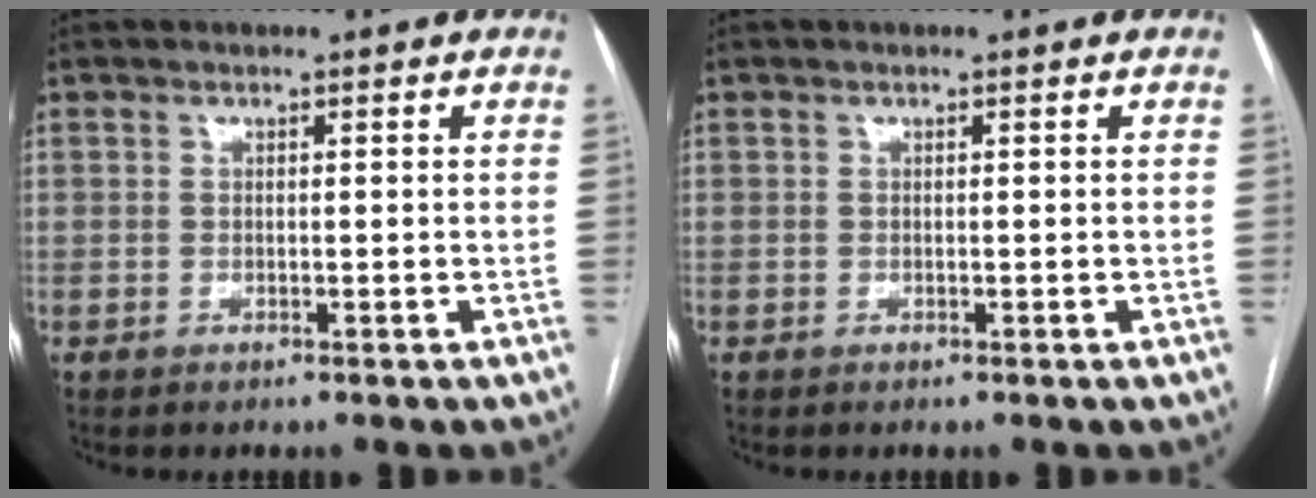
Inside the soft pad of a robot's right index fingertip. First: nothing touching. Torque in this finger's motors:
{"motor_torque": [0.00, 0.00, 0.00, 0.00]}